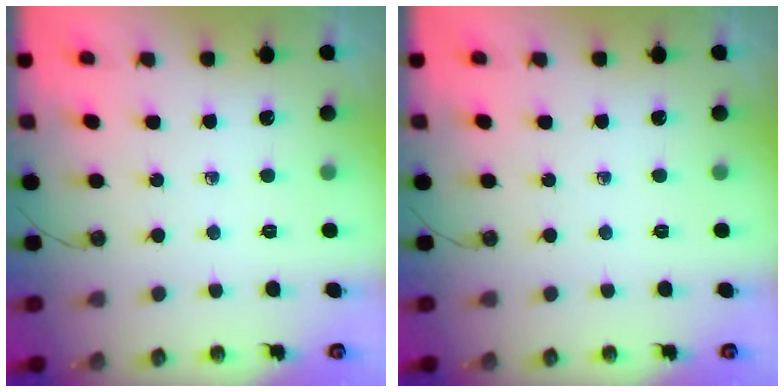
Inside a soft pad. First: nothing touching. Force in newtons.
{"total": 0.0}